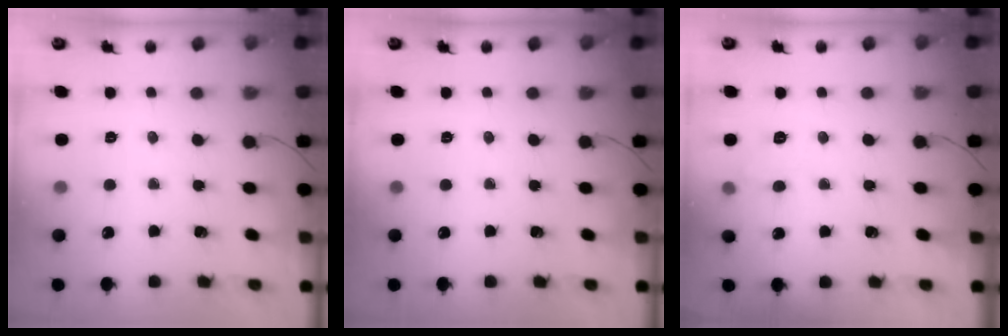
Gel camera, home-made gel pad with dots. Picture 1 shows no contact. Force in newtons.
{"total": 0.0}
{"total": 7.4, "press": 7.2, "slide": 1.8}